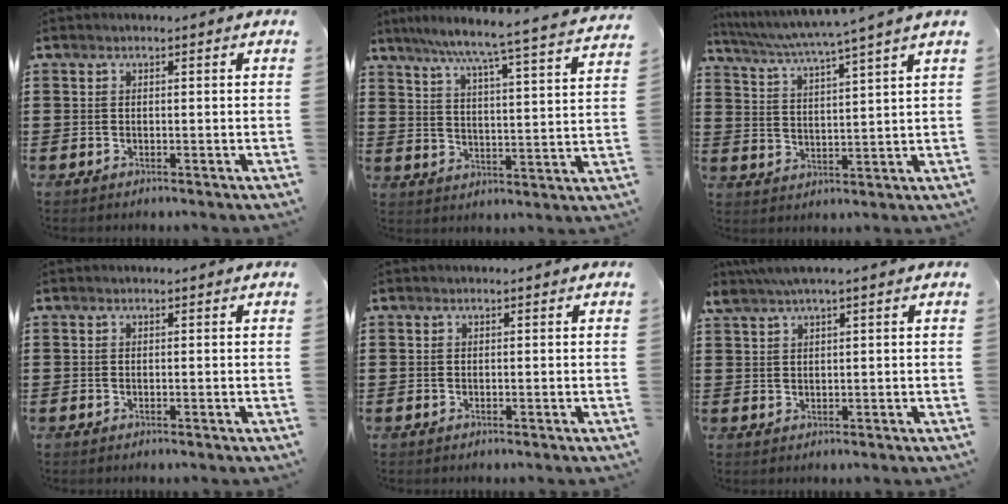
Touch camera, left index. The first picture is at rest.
{"total": 5.8, "force": [5.0, -1.6, 2.4], "torque": [-0.069, -0.046, 0.075]}
{"total": 4.0, "force": [3.4, -1.2, 1.7], "torque": [-0.051, -0.030, 0.051]}
{"total": 0.0}
{"total": 0.0}
{"total": 2.6, "force": [1.7, 0.1, 2.0], "torque": [-0.041, 0.002, 0.031]}